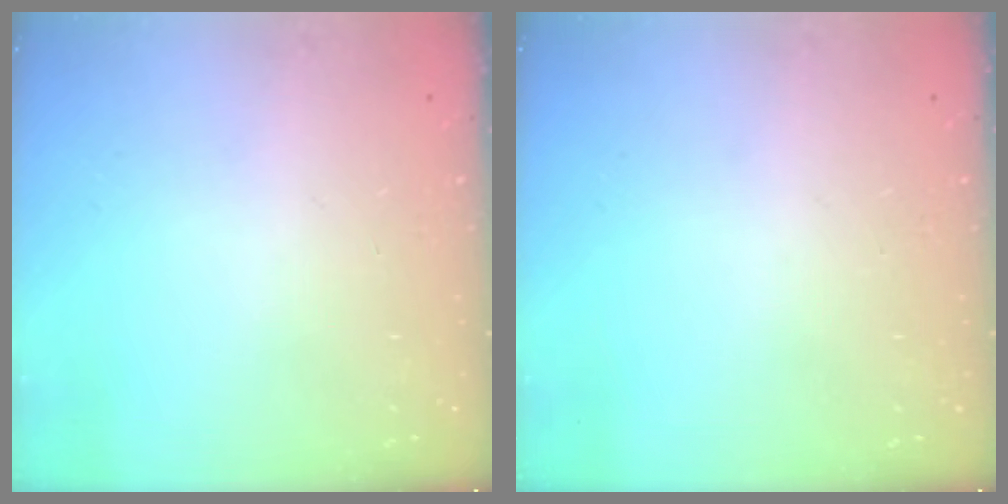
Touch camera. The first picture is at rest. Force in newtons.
{"total": 0.0}